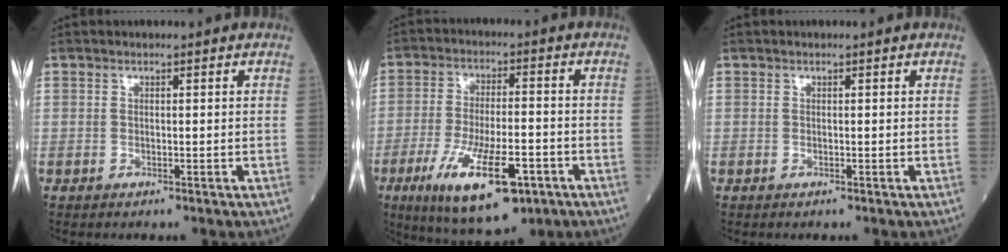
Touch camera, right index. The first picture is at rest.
{"total": 14.3, "force": [-6.7, 4.1, 12.0], "torque": [-0.221, -0.020, -0.101]}
{"total": 0.0}